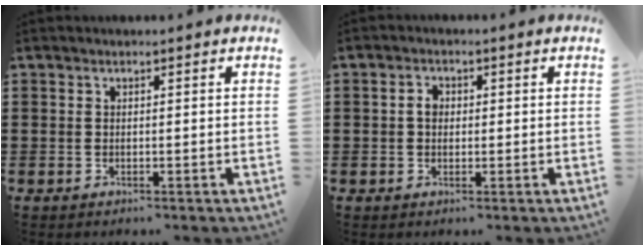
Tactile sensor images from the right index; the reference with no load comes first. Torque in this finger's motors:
{"motor_torque": [0.25, -0.21, 0.14, 0.05]}